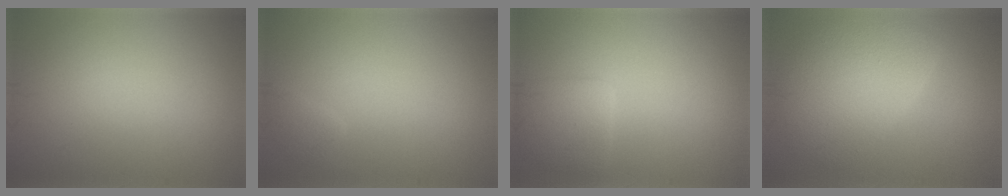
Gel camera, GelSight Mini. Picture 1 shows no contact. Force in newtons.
{"total": 0.8, "press": 0.8, "slide": 0.1}
{"total": 2.7, "press": 2.7, "slide": 0.2}
{"total": 6.5, "press": 6.4, "slide": 0.6}